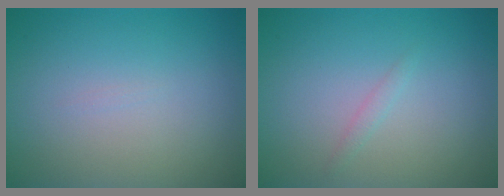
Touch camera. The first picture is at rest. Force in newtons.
{"total": 0.6, "press": 0.6, "slide": 0.0}